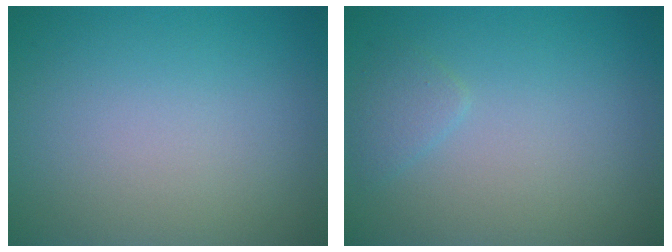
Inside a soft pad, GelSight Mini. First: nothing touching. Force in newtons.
{"total": 1.2, "press": 1.2, "slide": 0.1}